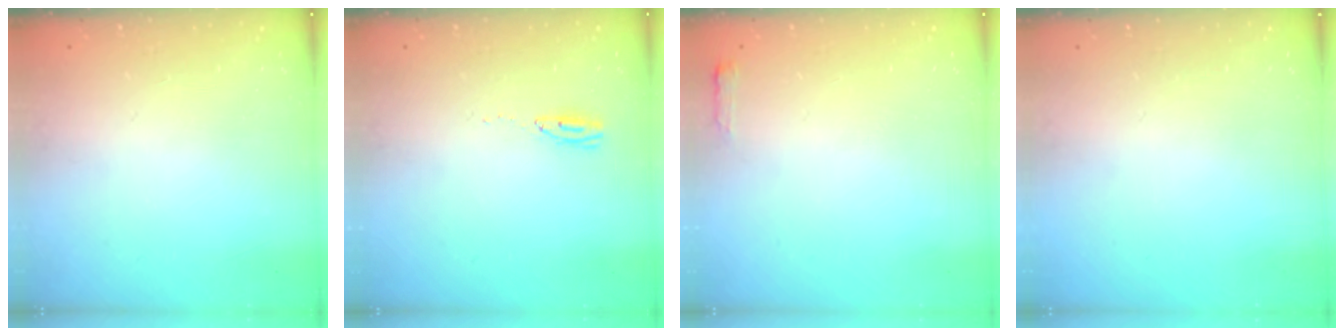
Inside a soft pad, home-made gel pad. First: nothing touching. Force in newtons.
{"total": 3.6, "press": 3.4, "slide": 1.3}
{"total": 2.7, "press": 2.6, "slide": 0.5}
{"total": 0.0}